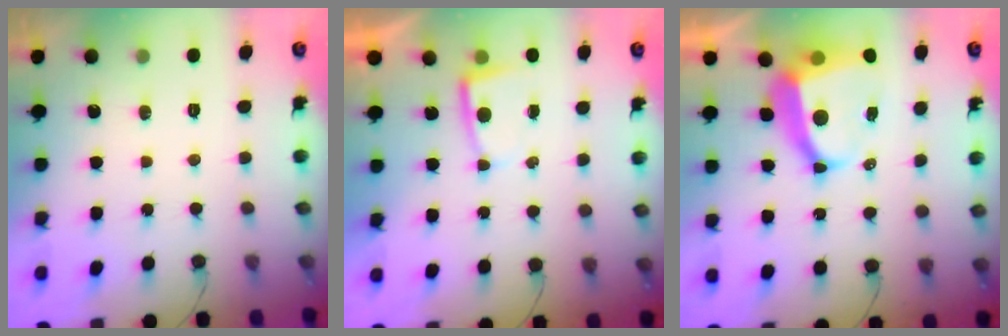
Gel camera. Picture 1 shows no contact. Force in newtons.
{"total": 2.0, "press": 2.0, "slide": 0.3}
{"total": 9.4, "press": 9.3, "slide": 0.9}